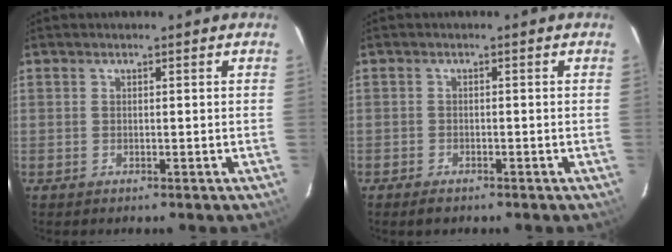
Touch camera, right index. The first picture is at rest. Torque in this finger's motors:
{"motor_torque": [0.14, -0.07, 0.09, -0.01]}